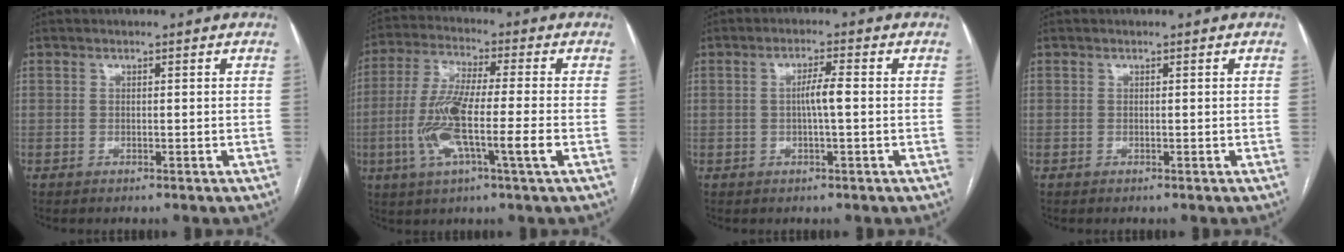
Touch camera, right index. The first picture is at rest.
{"total": 12.5, "force": [-3.1, 0.8, 12.1], "torque": [-0.242, -0.004, -0.062]}
{"total": 3.4, "force": [-0.1, 0.0, 3.3], "torque": [-0.061, 0.002, -0.003]}
{"total": 0.0}